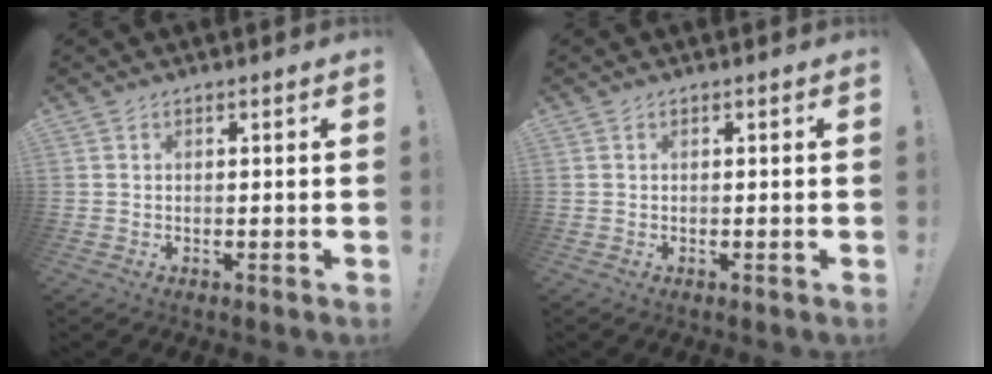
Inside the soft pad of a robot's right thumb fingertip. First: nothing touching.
{"total": 0.0}